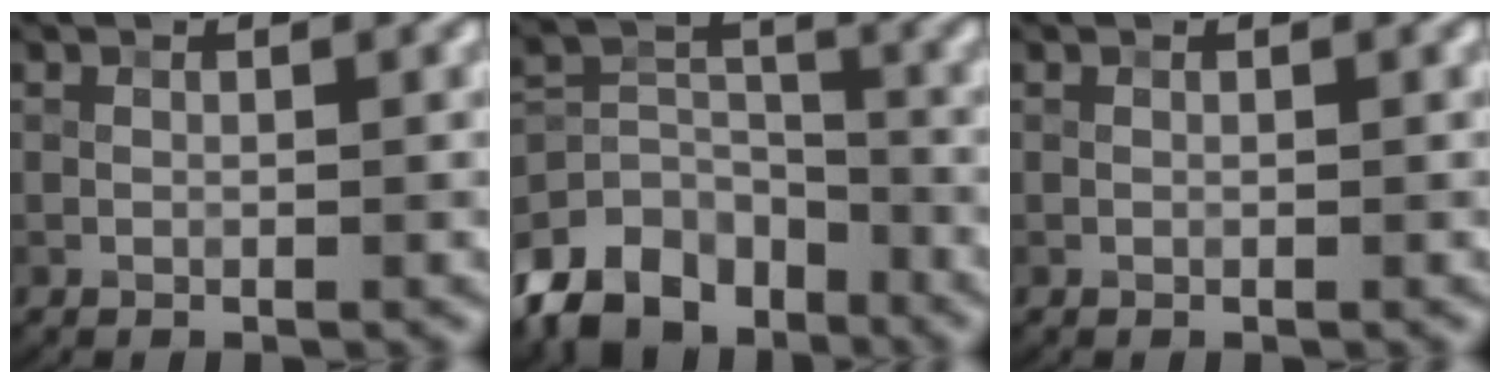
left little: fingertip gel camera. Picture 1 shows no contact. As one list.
[{"total": 8.4, "force": [-6.3, 4.7, 3.1], "torque": [-0.050, 0.001, -0.125]}, {"total": 0.0}]